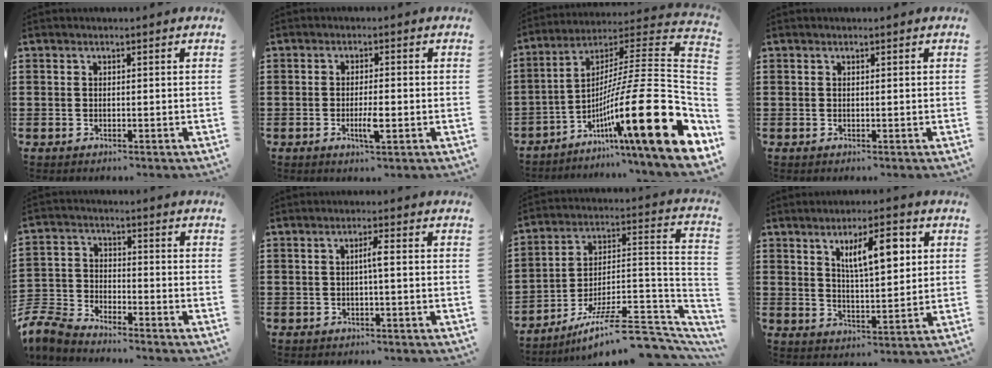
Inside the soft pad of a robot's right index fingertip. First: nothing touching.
{"total": 3.4, "force": [-1.2, 0.6, 3.1], "torque": [-0.059, -0.001, -0.023]}
{"total": 22.6, "force": [-8.1, 3.1, 20.8], "torque": [-0.355, -0.018, -0.145]}
{"total": 0.0}
{"total": 5.7, "force": [-5.6, 1.0, 0.8], "torque": [-0.048, -0.005, -0.120]}
{"total": 2.2, "force": [-0.2, 0.0, 2.2], "torque": [-0.042, 0.000, -0.007]}
{"total": 11.1, "force": [-8.3, 2.4, 6.9], "torque": [-0.108, 0.021, -0.153]}
{"total": 8.2, "force": [3.2, 2.7, 7.0], "torque": [-0.119, 0.000, 0.047]}